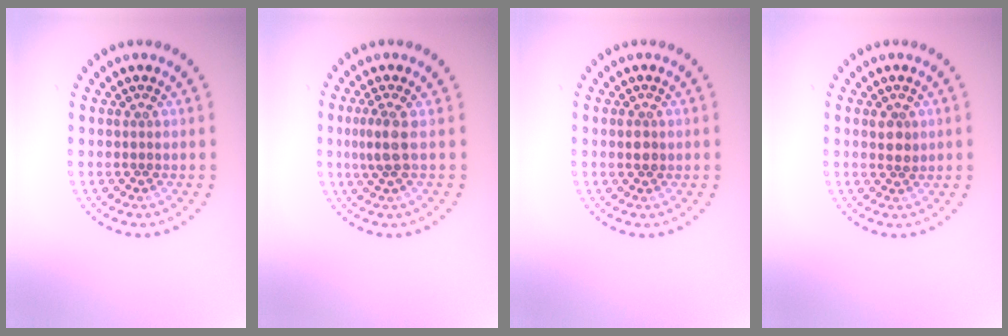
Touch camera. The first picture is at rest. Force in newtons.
{"total": 2.1, "press": 1.7, "slide": 1.2}
{"total": 1.1, "press": 1.1, "slide": 0.2}
{"total": 1.6, "press": 1.5, "slide": 0.5}